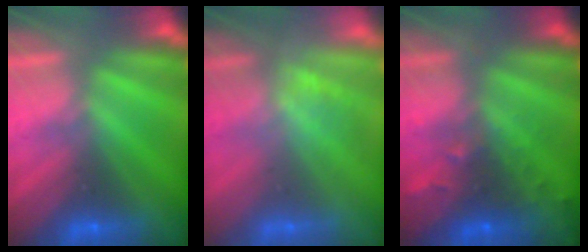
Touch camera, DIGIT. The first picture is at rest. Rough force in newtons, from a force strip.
{"total": 1.6}
{"total": 8.3}